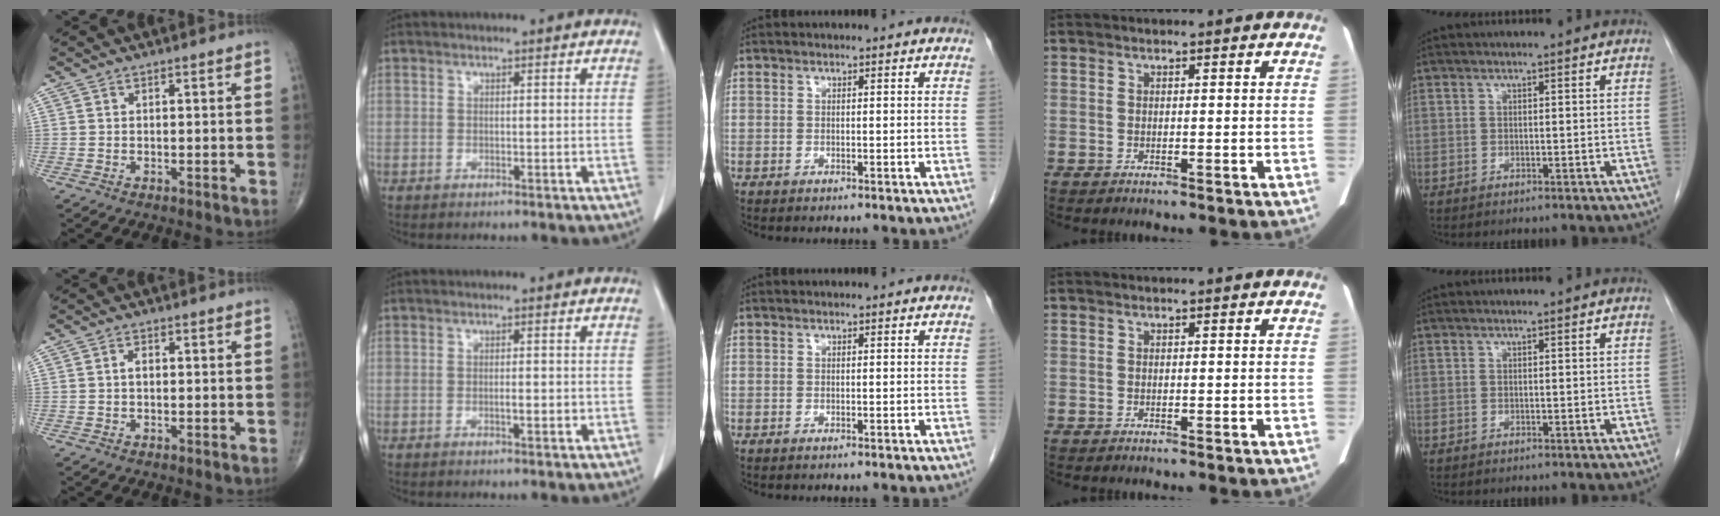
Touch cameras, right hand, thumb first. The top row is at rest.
{"thumb": {"total": 1.5, "force": [0.0, 0.9, 1.2], "torque": [-0.019, 0.005, -0.001]}, "index": {"total": 1.6, "force": [-0.2, 0.4, 1.5], "torque": [-0.026, 0.000, -0.003]}}